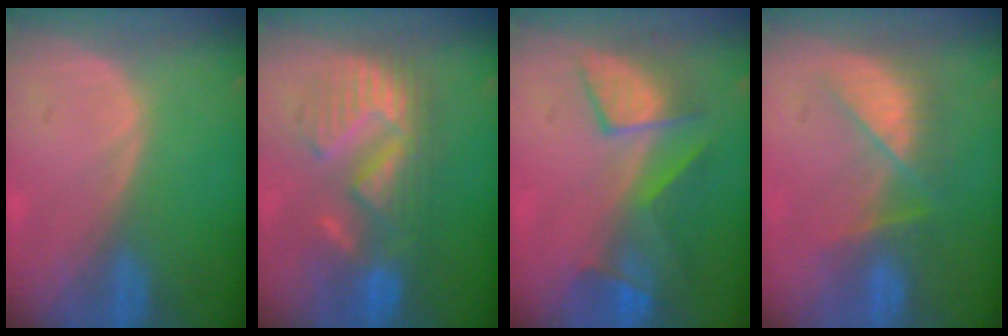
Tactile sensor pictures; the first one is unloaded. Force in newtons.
{"total": 9.7, "press": 9.7, "slide": 0.5}
{"total": 7.5, "press": 7.4, "slide": 1.2}
{"total": 7.2, "press": 6.9, "slide": 2.1}